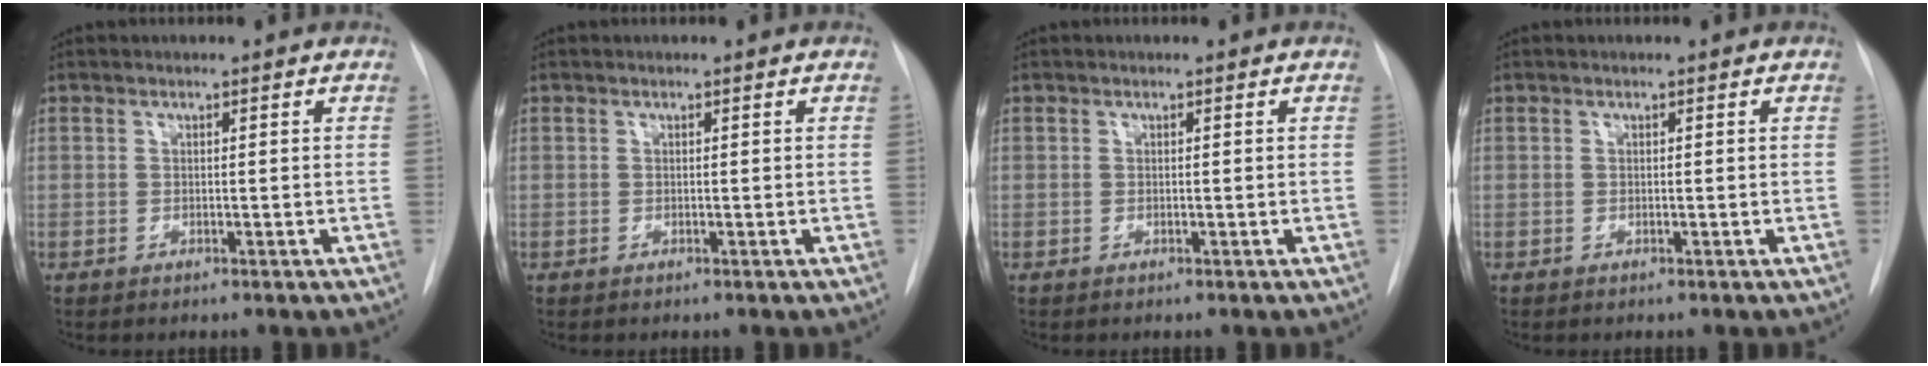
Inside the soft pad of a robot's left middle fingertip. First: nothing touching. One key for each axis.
{"total": 0.0}
{"total": 0.0}
{"total": 0.0}